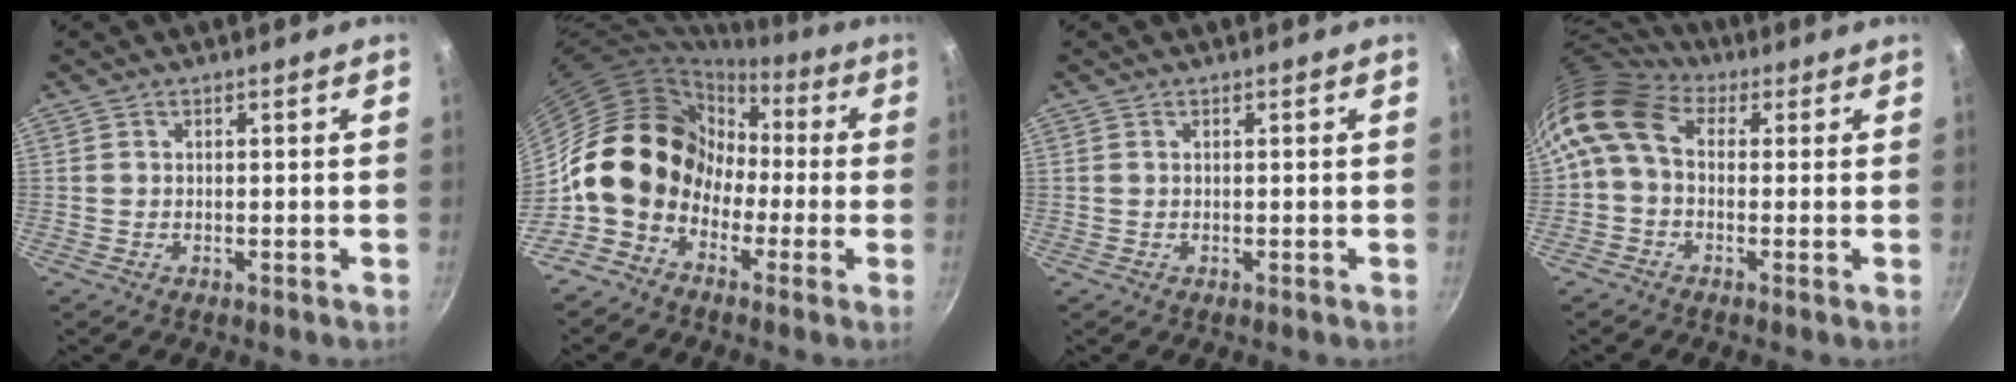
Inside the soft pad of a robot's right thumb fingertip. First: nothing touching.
{"total": 12.8, "force": [-3.0, 10.6, 6.5], "torque": [-0.045, 0.046, -0.064]}
{"total": 0.0}
{"total": 9.5, "force": [1.4, 6.7, 6.5], "torque": [-0.121, 0.022, 0.005]}